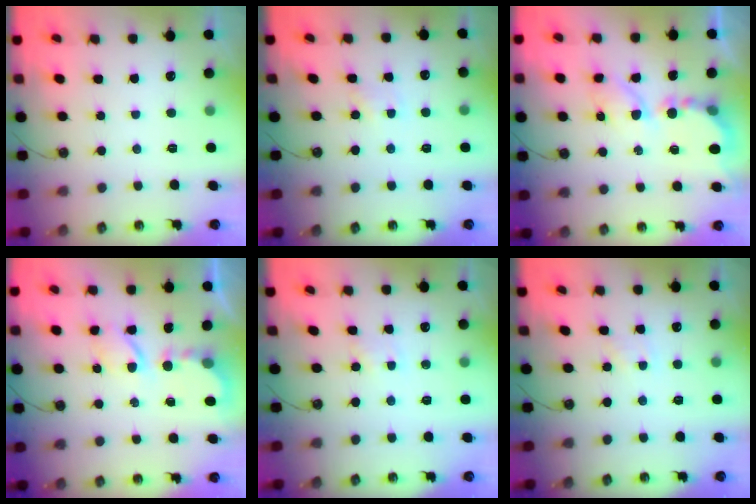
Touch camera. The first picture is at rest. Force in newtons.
{"total": 2.3, "press": 2.3, "slide": 0.3}
{"total": 7.3, "press": 7.3, "slide": 0.7}
{"total": 6.1, "press": 6.0, "slide": 0.6}
{"total": 1.3, "press": 1.3, "slide": 0.2}
{"total": 2.4, "press": 2.4, "slide": 0.3}